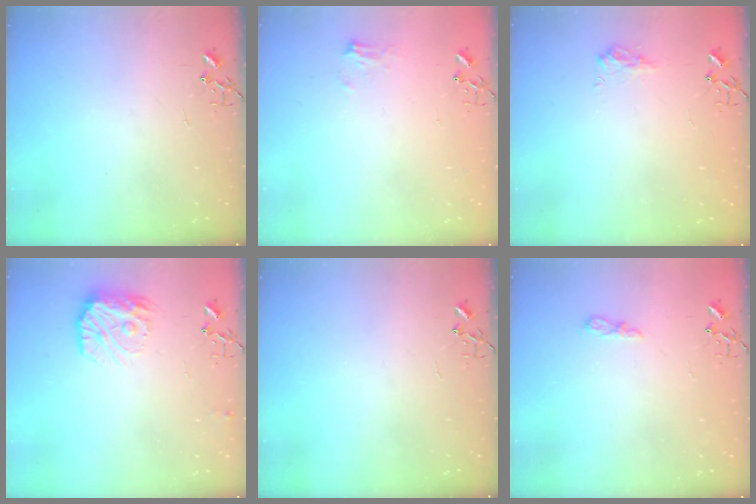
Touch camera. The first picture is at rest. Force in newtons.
{"total": 7.1, "press": 7.1, "slide": 0.2}
{"total": 8.9, "press": 8.9, "slide": 0.5}
{"total": 13.2, "press": 13.2, "slide": 0.9}
{"total": 0.0}
{"total": 6.2, "press": 6.1, "slide": 0.7}